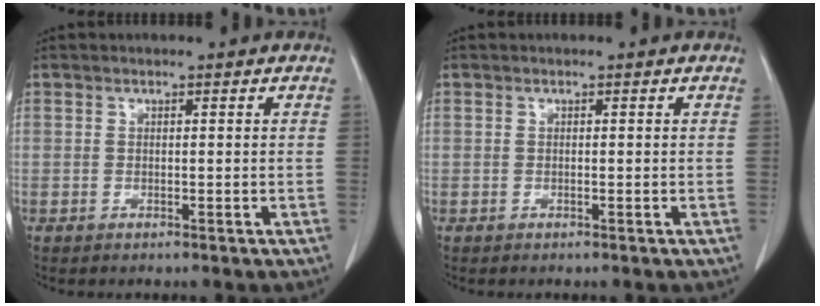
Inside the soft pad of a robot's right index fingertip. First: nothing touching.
{"total": 0.0}